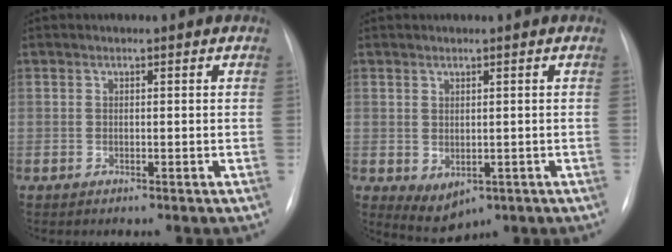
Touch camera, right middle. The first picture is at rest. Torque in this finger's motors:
{"motor_torque": [0.43, -0.42, 0.21, 0.06]}